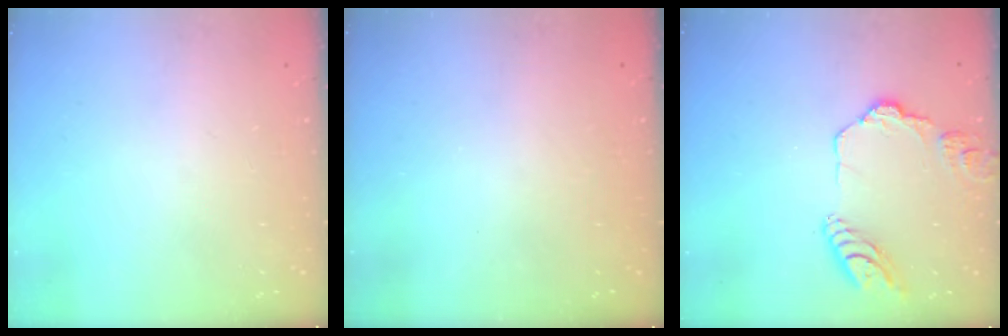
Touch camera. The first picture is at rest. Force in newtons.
{"total": 0.0}
{"total": 13.0, "press": 13.0, "slide": 1.1}